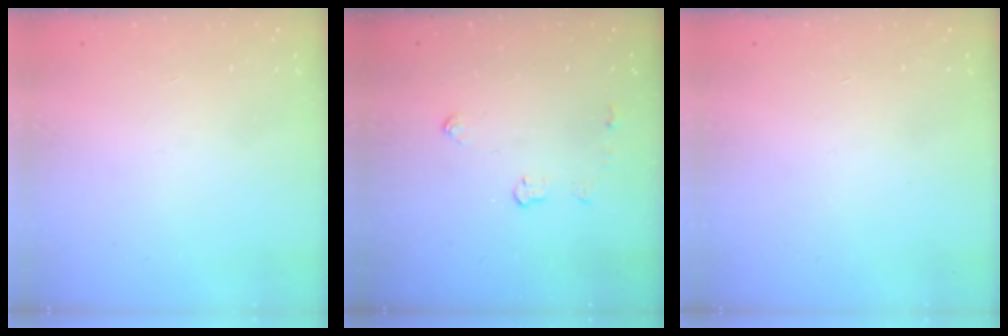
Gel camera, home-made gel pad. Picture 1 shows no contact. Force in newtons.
{"total": 4.3, "press": 4.2, "slide": 0.7}
{"total": 0.0}